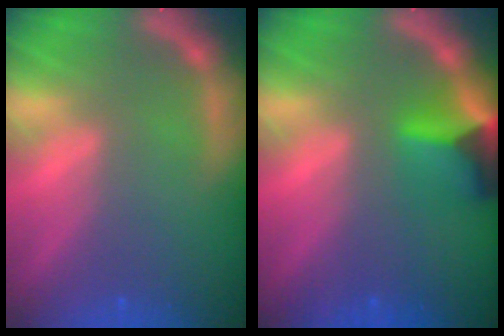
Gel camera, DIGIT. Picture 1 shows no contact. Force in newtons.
{"total": 4.9}